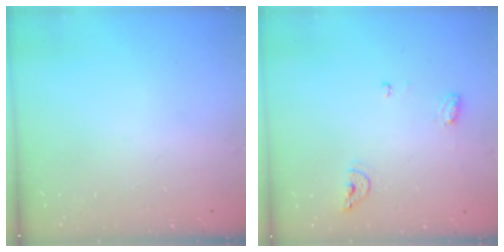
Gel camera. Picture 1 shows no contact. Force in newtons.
{"total": 6.6, "press": 6.5, "slide": 1.0}